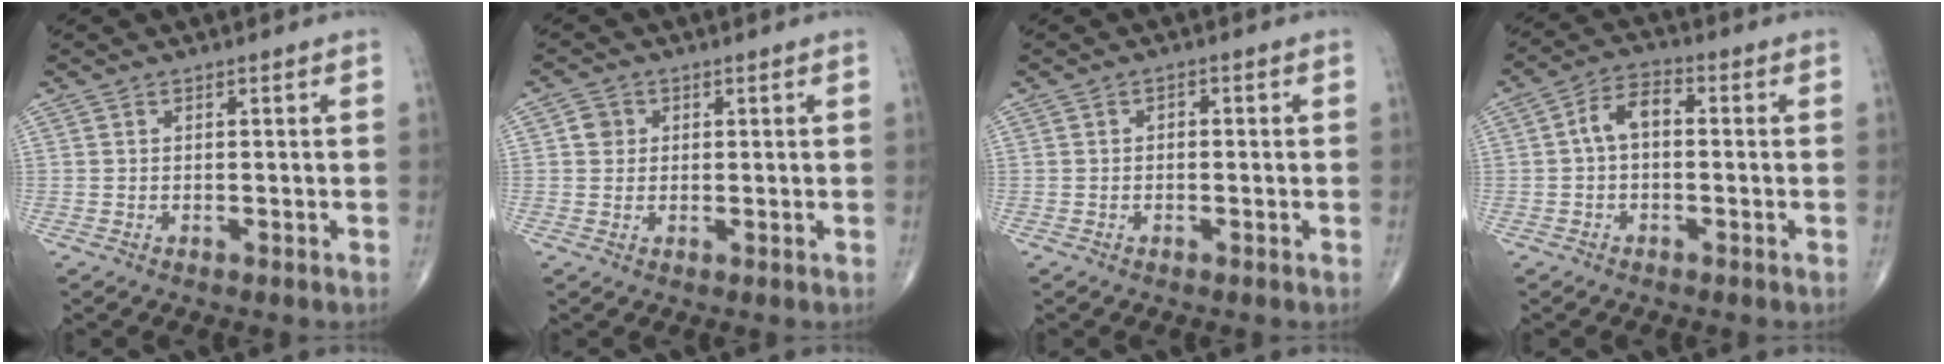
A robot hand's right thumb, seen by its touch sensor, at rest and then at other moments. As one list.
[{"total": 2.5, "force": [0.5, 2.4, 0.8], "torque": [-0.001, 0.001, 0.006]}, {"total": 1.0, "force": [-0.1, 0.7, 0.7], "torque": [-0.002, 0.005, -0.006]}, {"total": 5.6, "force": [-0.1, 3.3, 4.5], "torque": [-0.077, 0.024, -0.012]}]